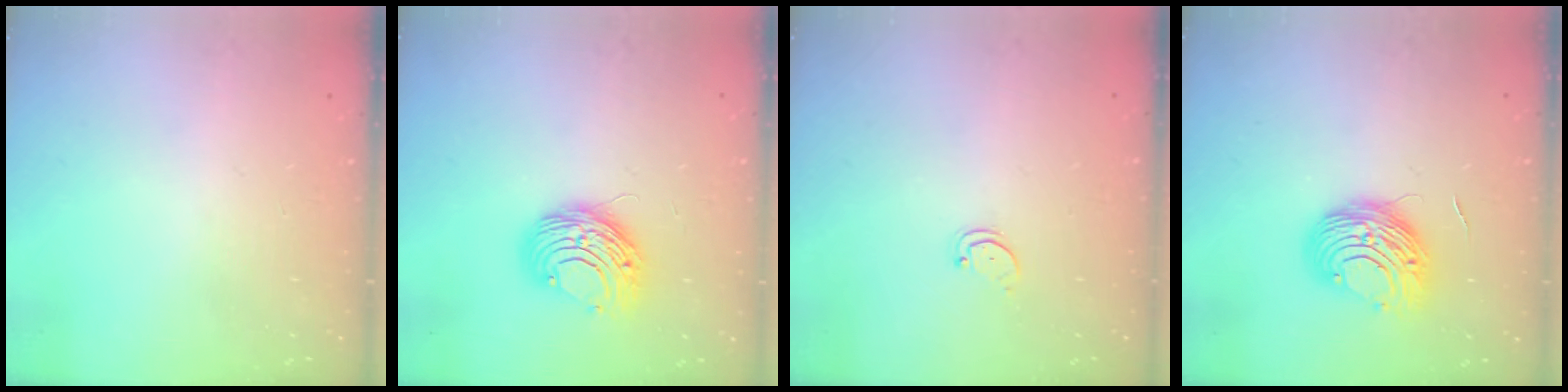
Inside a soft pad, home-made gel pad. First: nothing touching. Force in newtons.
{"total": 8.8, "press": 8.8, "slide": 0.3}
{"total": 1.6, "press": 1.6, "slide": 0.4}
{"total": 9.3, "press": 9.3, "slide": 0.4}